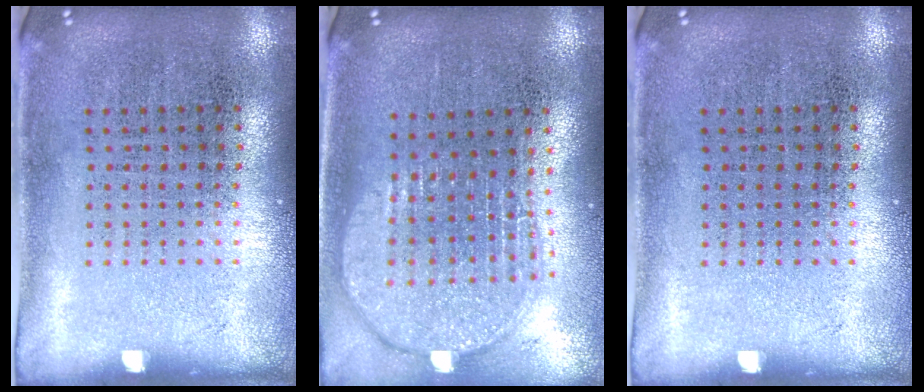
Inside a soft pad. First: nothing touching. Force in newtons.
{"total": 2.0, "press": 1.6, "slide": 1.1}
{"total": 0.0}